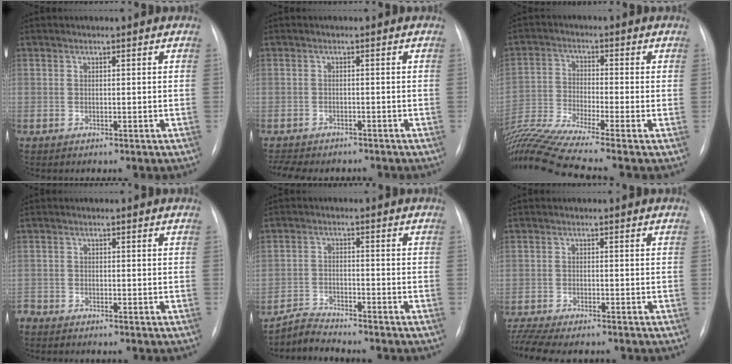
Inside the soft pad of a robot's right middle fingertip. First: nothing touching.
{"total": 8.6, "force": [-7.4, 3.0, 3.4], "torque": [-0.058, 0.000, -0.099]}
{"total": 13.4, "force": [-11.1, -2.0, 7.1], "torque": [-0.145, -0.010, -0.203]}
{"total": 1.5, "force": [-1.5, 0.3, -0.1], "torque": [0.005, -0.003, -0.027]}
{"total": 3.6, "force": [-3.5, -0.4, -0.6], "torque": [0.009, -0.018, -0.067]}
{"total": 8.9, "force": [-7.7, 1.7, 4.0], "torque": [-0.070, -0.002, -0.121]}